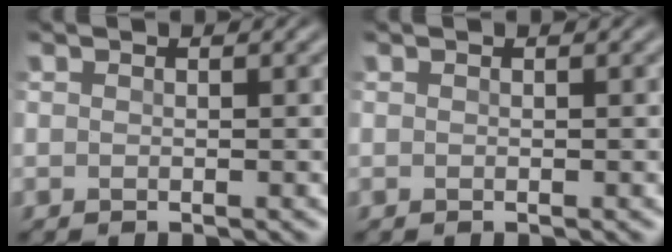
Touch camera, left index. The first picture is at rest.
{"total": 0.0}